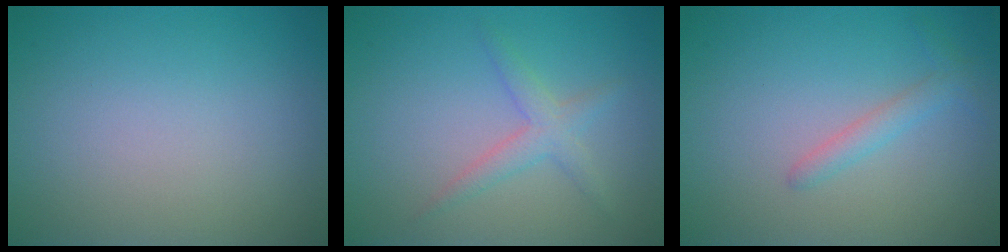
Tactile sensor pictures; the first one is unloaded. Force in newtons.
{"total": 2.1, "press": 2.1, "slide": 0.1}
{"total": 1.5, "press": 1.5, "slide": 0.1}